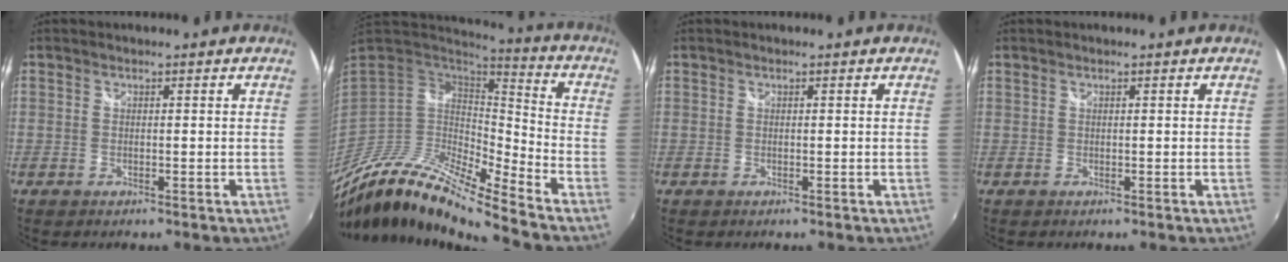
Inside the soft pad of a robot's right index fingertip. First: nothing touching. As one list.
[{"total": 17.5, "force": [-14.3, 2.1, 9.8], "torque": [-0.172, -0.033, -0.285]}, {"total": 0.0}, {"total": 0.0}]